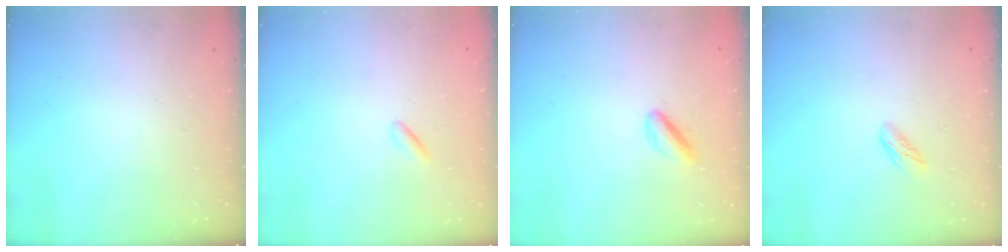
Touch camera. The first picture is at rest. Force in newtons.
{"total": 0.5, "press": 0.4, "slide": 0.4}
{"total": 2.7, "press": 2.7, "slide": 0.6}
{"total": 2.7, "press": 2.6, "slide": 0.8}